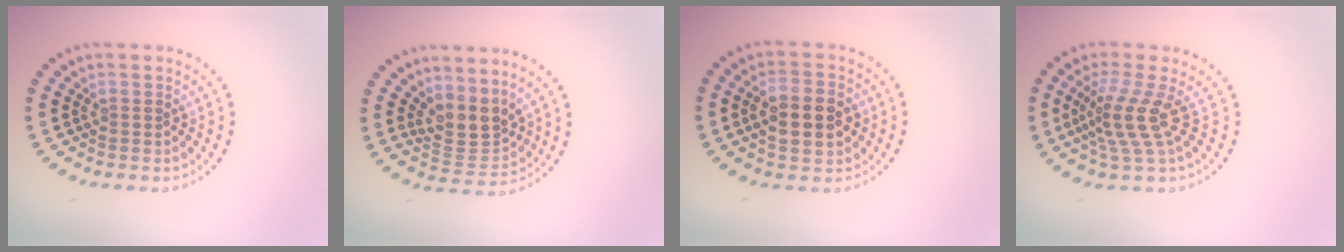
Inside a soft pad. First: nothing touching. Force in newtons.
{"total": 3.4, "press": 2.6, "slide": 2.1}
{"total": 4.9, "press": 4.9, "slide": 0.4}
{"total": 3.5, "press": 2.5, "slide": 2.4}